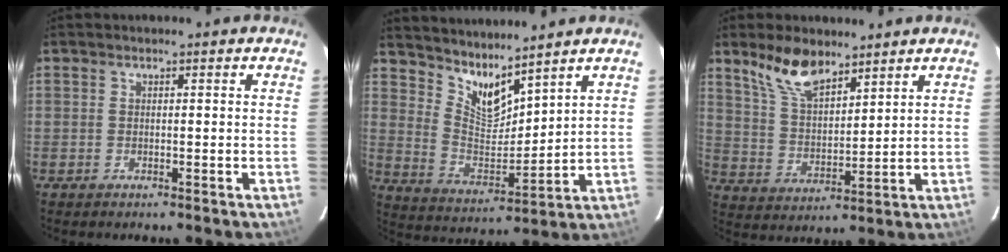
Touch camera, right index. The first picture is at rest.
{"total": 9.9, "force": [8.5, 2.3, 4.7], "torque": [-0.088, -0.012, 0.164]}
{"total": 9.7, "force": [7.3, 3.8, 5.3], "torque": [-0.100, 0.010, 0.148]}